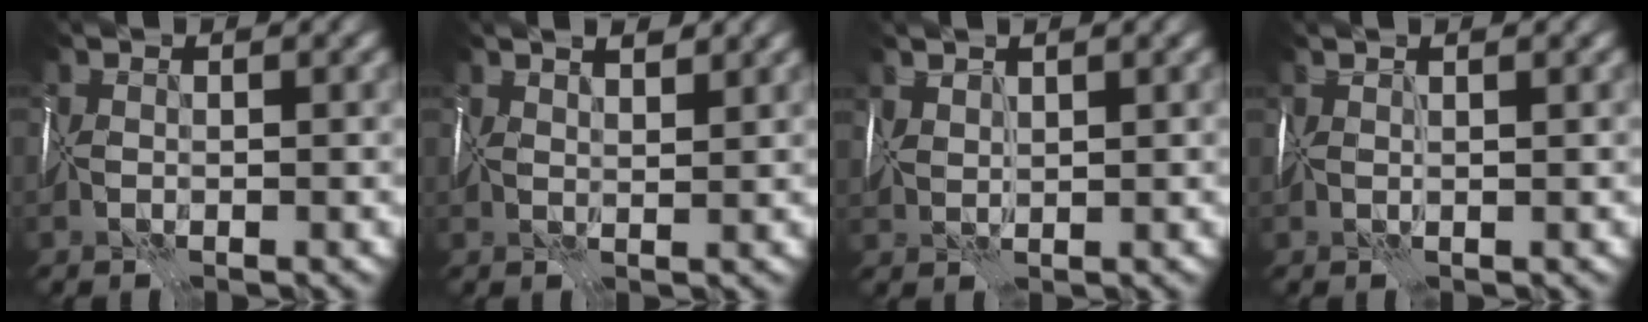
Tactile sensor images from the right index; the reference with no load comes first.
{"total": 3.5, "force": [2.8, 1.0, 1.9], "torque": [-0.011, 0.024, 0.024]}
{"total": 2.0, "force": [1.8, 0.4, 0.7], "torque": [-0.017, 0.011, 0.037]}
{"total": 2.4, "force": [1.5, 0.5, 1.9], "torque": [-0.015, 0.020, 0.010]}